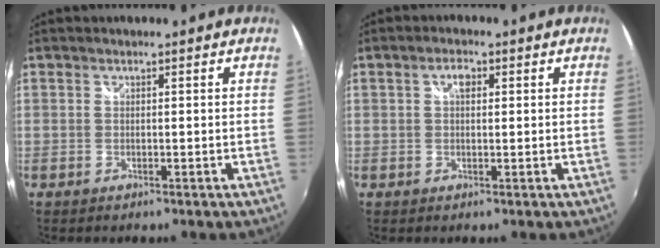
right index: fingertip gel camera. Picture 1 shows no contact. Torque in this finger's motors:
{"motor_torque": [0.25, 0.05, 0.22, 0.04]}